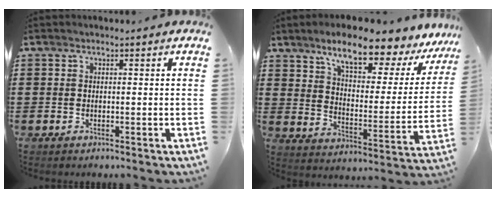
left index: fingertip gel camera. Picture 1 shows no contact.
{"total": 9.5, "force": [7.7, 1.9, 5.4], "torque": [-0.105, -0.050, 0.122]}